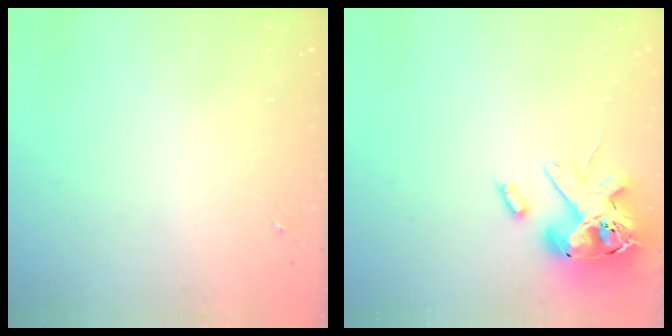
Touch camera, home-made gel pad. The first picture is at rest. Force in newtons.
{"total": 16.4, "press": 16.2, "slide": 2.7}